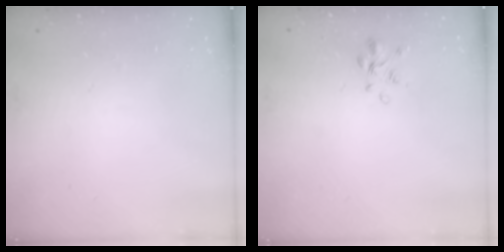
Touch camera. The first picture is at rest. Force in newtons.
{"total": 2.4, "press": 2.3, "slide": 0.8}